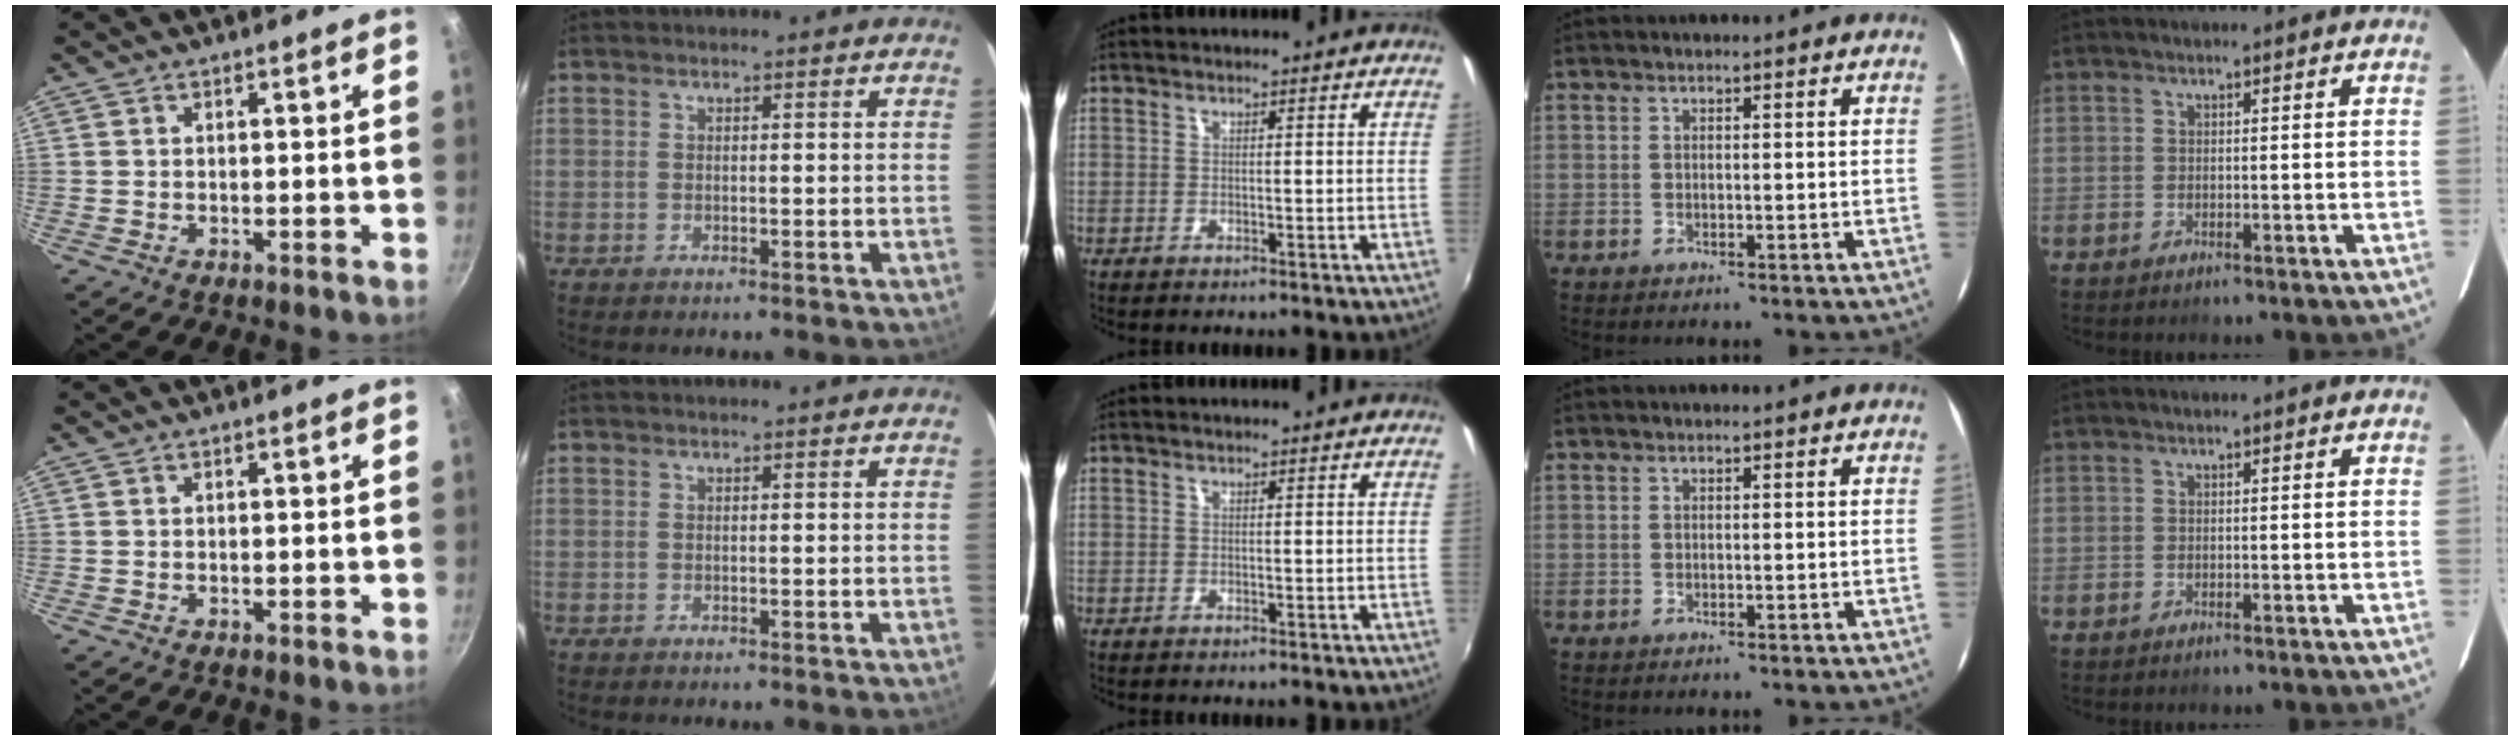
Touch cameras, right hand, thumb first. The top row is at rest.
{}